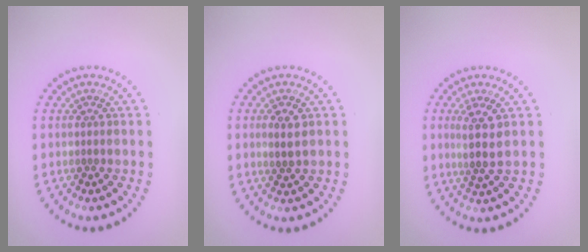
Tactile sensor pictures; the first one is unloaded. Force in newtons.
{"total": 1.8, "press": 1.8, "slide": 0.4}
{"total": 2.7, "press": 2.3, "slide": 1.4}